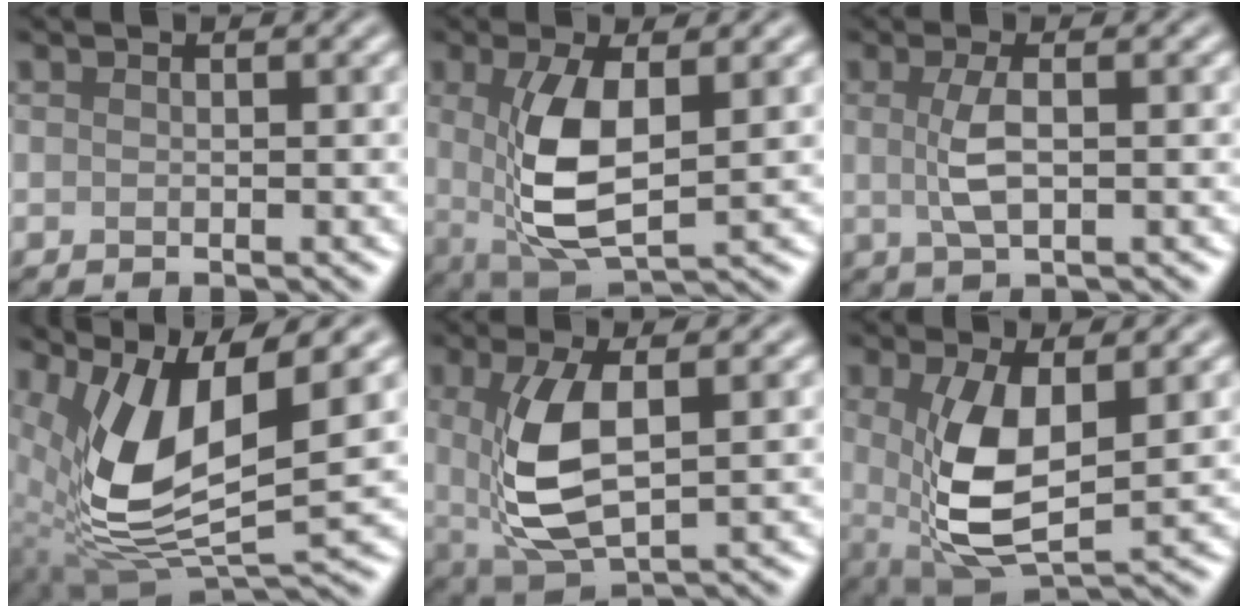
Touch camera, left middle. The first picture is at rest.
{"total": 6.7, "force": [0.3, 2.6, 6.2], "torque": [-0.139, -0.013, 0.013]}
{"total": 2.4, "force": [0.0, 0.7, 2.3], "torque": [-0.055, 0.000, 0.004]}
{"total": 9.9, "force": [2.8, 3.7, 8.7], "torque": [-0.188, -0.009, 0.060]}
{"total": 6.5, "force": [0.4, 2.7, 5.9], "torque": [-0.135, -0.012, 0.017]}
{"total": 6.9, "force": [0.4, 2.8, 6.3], "torque": [-0.138, -0.014, 0.014]}